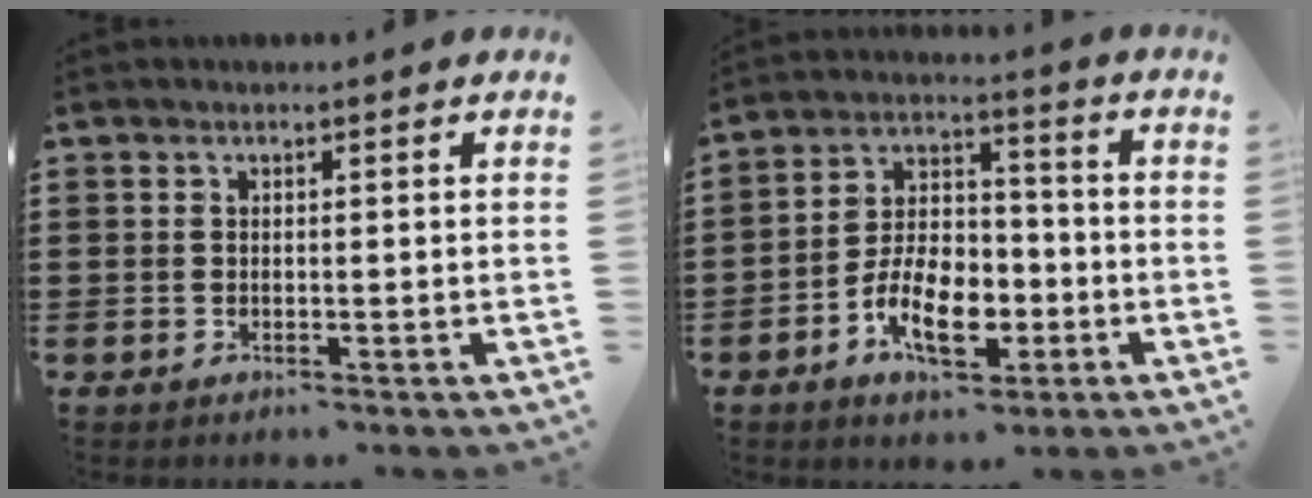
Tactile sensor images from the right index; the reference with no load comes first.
{"total": 10.2, "force": [-4.2, 5.8, 7.3], "torque": [-0.148, 0.005, -0.077]}